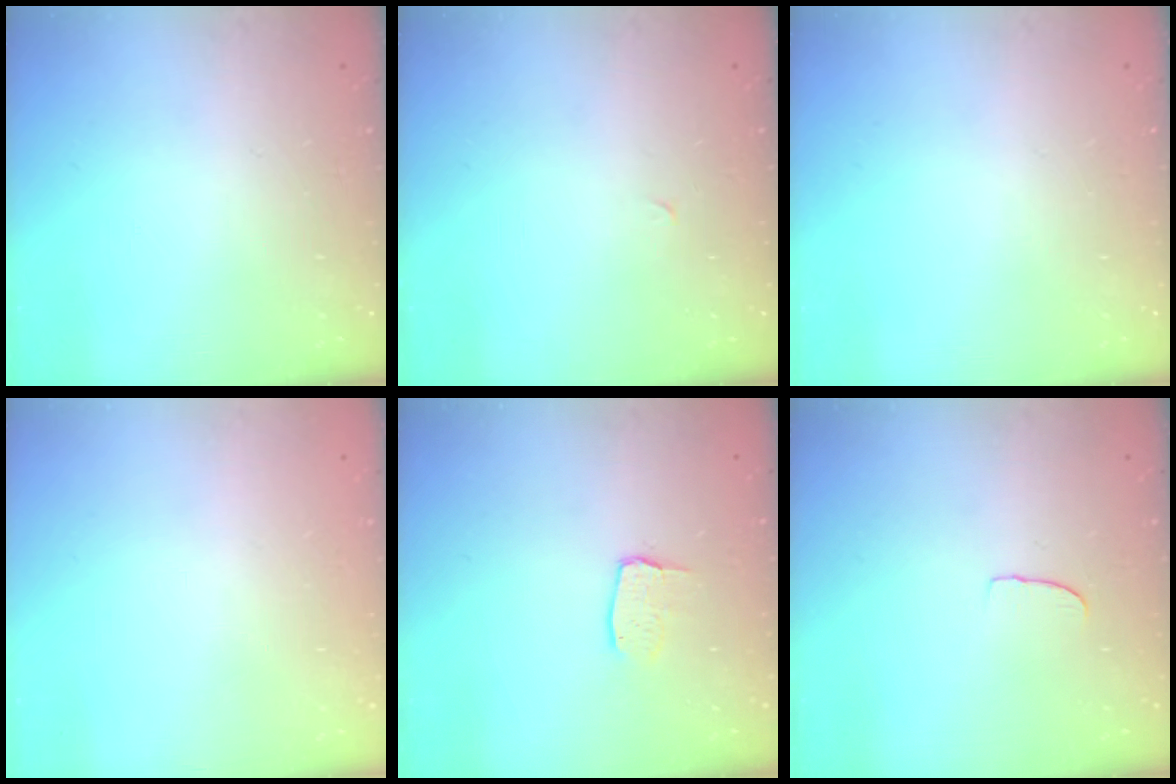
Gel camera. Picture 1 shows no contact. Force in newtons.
{"total": 0.0}
{"total": 0.0}
{"total": 0.0}
{"total": 3.0, "press": 3.0, "slide": 0.2}
{"total": 4.2, "press": 4.2, "slide": 0.4}